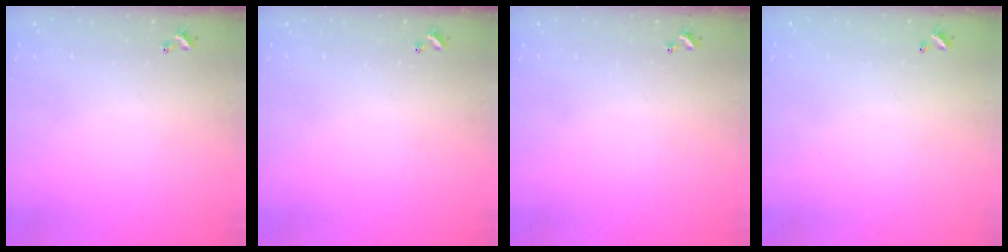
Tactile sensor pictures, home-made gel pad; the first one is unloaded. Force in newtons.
{"total": 0.0}
{"total": 0.0}
{"total": 2.9, "press": 2.9, "slide": 0.1}